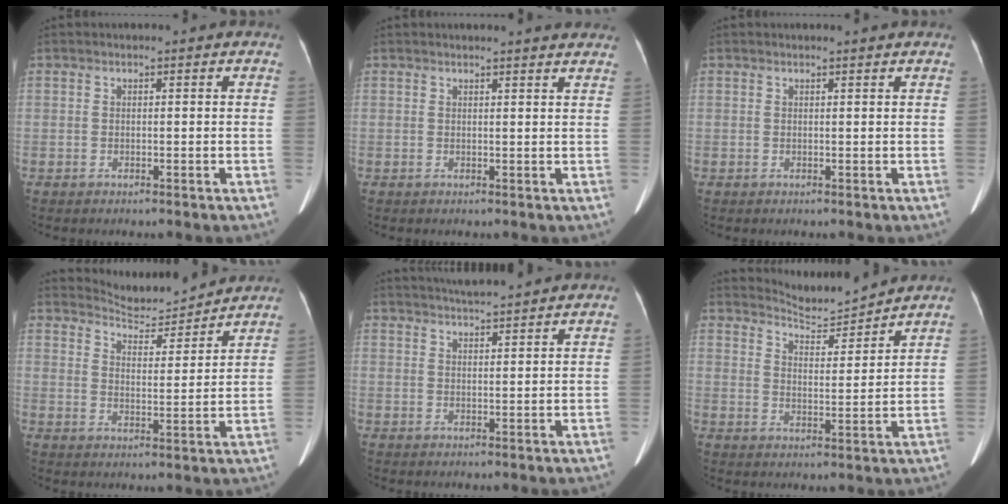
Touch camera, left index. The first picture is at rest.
{"total": 9.4, "force": [9.0, 0.2, 2.5], "torque": [-0.022, -0.022, 0.079]}
{"total": 1.5, "force": [1.4, -0.2, 0.5], "torque": [-0.012, 0.004, 0.020]}
{"total": 7.7, "force": [7.7, 0.3, -0.1], "torque": [-0.010, -0.003, 0.122]}
{"total": 5.8, "force": [5.4, -0.8, 1.9], "torque": [-0.034, 0.015, 0.084]}
{"total": 6.6, "force": [6.6, -0.3, -0.3], "torque": [-0.009, -0.011, 0.112]}